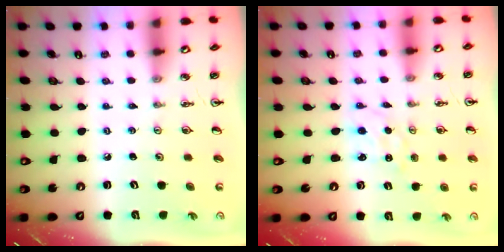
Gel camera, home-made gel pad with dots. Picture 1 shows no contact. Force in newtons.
{"total": 0.6, "press": 0.6, "slide": 0.1}